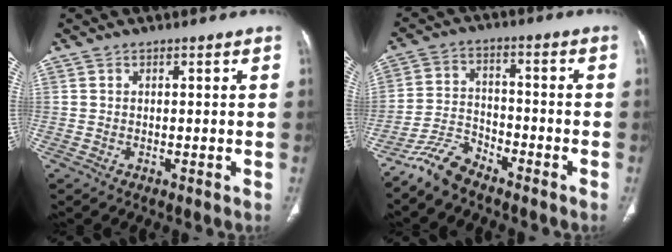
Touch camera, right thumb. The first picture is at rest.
{"total": 7.1, "force": [-6.2, 2.5, 2.5], "torque": [-0.055, 0.035, -0.128]}